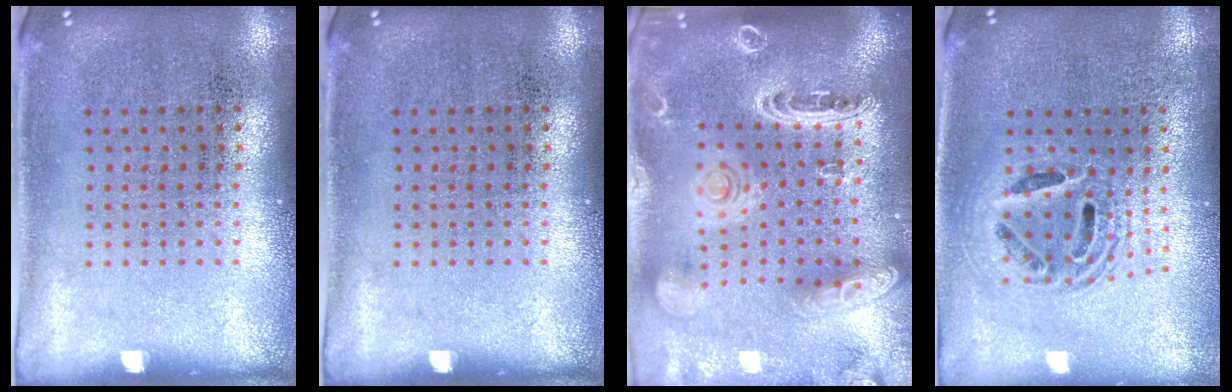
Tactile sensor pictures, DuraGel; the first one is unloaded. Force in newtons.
{"total": 0.0}
{"total": 3.0, "press": 2.5, "slide": 1.6}
{"total": 1.7, "press": 1.5, "slide": 1.0}